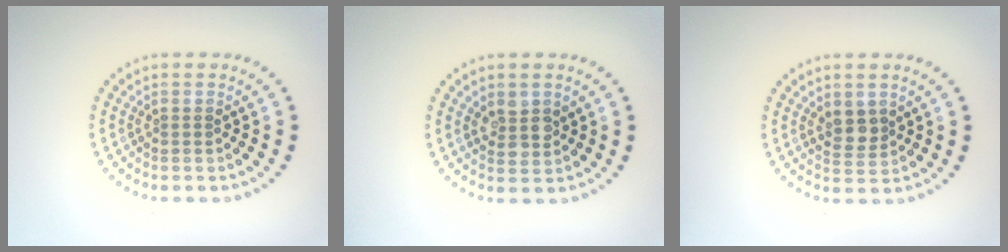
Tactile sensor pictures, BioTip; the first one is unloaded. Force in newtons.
{"total": 2.3, "press": 2.1, "slide": 0.9}
{"total": 2.1, "press": 1.9, "slide": 0.8}